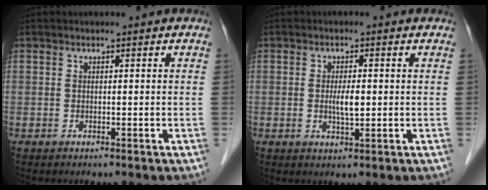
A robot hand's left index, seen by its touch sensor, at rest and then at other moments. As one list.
[{"total": 2.9, "force": [-0.1, 0.8, 2.8], "torque": [-0.046, -0.006, -0.001]}]